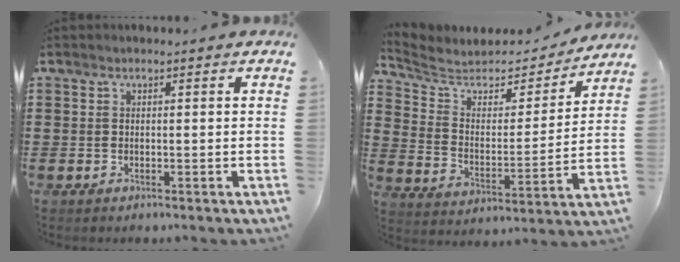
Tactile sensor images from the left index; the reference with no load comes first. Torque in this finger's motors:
{"motor_torque": [2.14, 0.00, 1.05, 0.21]}